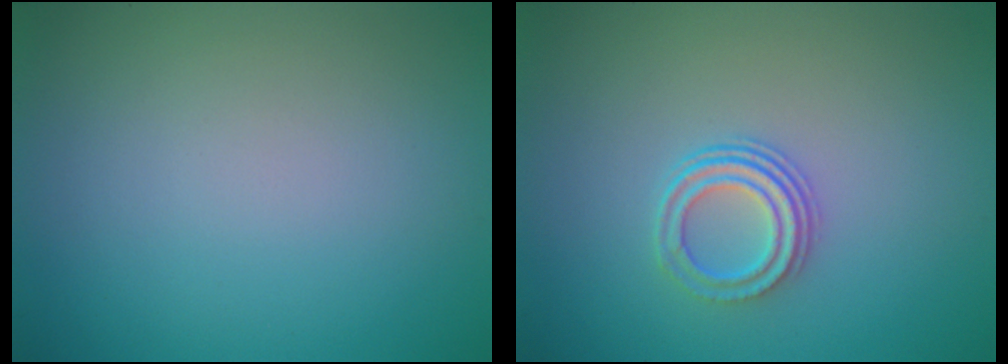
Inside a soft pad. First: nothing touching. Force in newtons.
{"total": 3.0, "press": 2.2, "slide": 2.0}